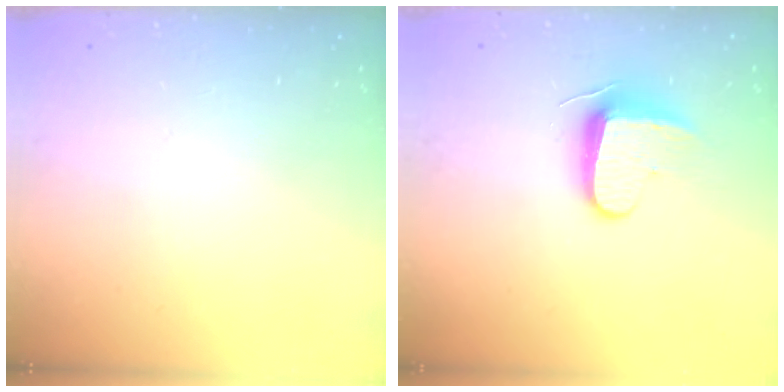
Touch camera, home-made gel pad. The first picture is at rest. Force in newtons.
{"total": 8.7, "press": 8.6, "slide": 0.9}